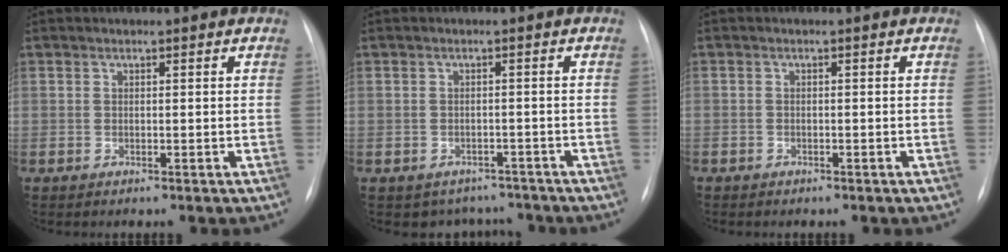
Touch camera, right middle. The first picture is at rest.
{"total": 4.7, "force": [-4.0, 2.5, -0.1], "torque": [0.013, 0.020, -0.047]}
{"total": 0.7, "force": [-0.5, 0.4, 0.3], "torque": [-0.009, 0.002, -0.006]}